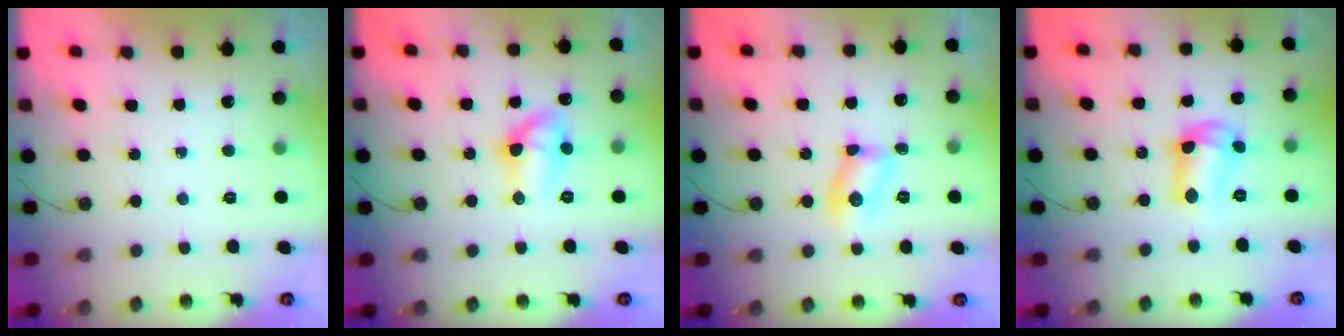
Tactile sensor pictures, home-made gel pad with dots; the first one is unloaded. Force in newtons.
{"total": 10.7, "press": 10.7, "slide": 0.7}
{"total": 5.1, "press": 5.1, "slide": 0.5}
{"total": 10.8, "press": 10.8, "slide": 0.6}